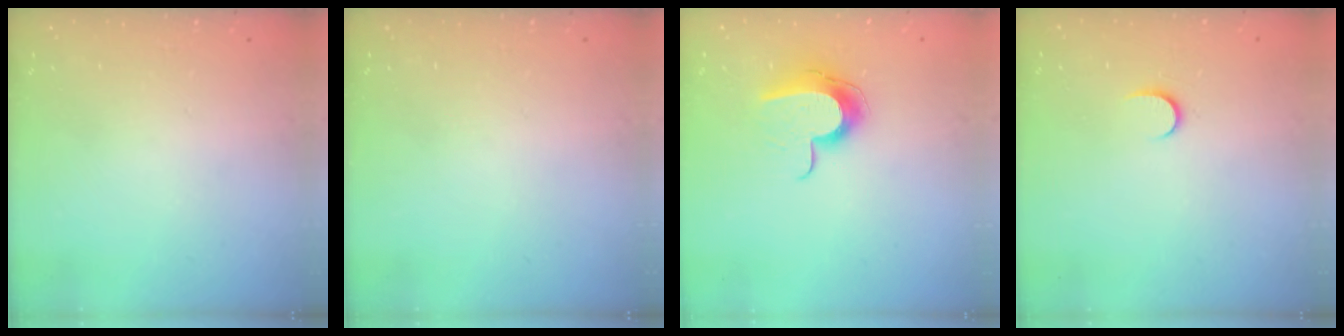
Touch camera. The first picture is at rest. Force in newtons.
{"total": 0.0}
{"total": 10.9, "press": 10.9, "slide": 0.7}
{"total": 3.8, "press": 3.8, "slide": 0.4}